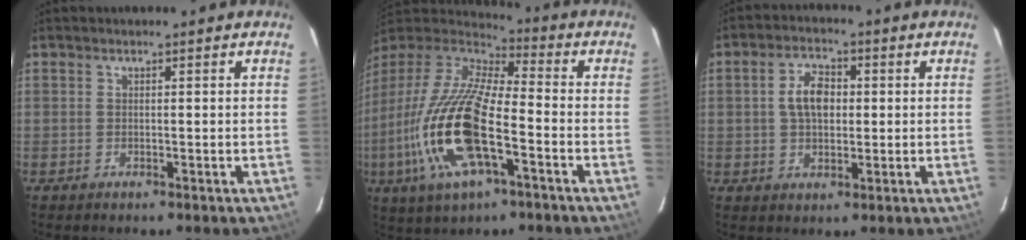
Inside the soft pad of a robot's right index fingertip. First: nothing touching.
{"total": 22.8, "force": [-7.7, 7.5, 20.1], "torque": [-0.412, -0.038, -0.155]}
{"total": 6.5, "force": [0.7, 4.1, 5.0], "torque": [-0.091, 0.015, 0.016]}